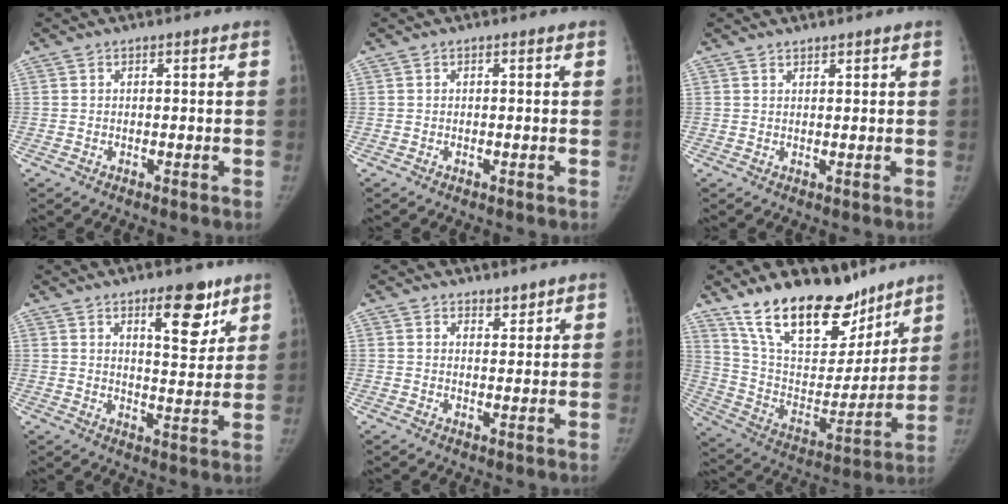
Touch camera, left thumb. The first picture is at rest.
{"total": 0.0}
{"total": 1.1, "force": [1.1, 0.2, 0.3], "torque": [0.000, -0.008, 0.019]}
{"total": 9.8, "force": [6.1, 3.7, 6.7], "torque": [-0.069, -0.040, 0.093]}
{"total": 2.3, "force": [2.1, 1.0, 0.5], "torque": [0.008, -0.015, 0.030]}
{"total": 25.0, "force": [18.1, 11.4, 13.0], "torque": [-0.176, -0.081, 0.308]}